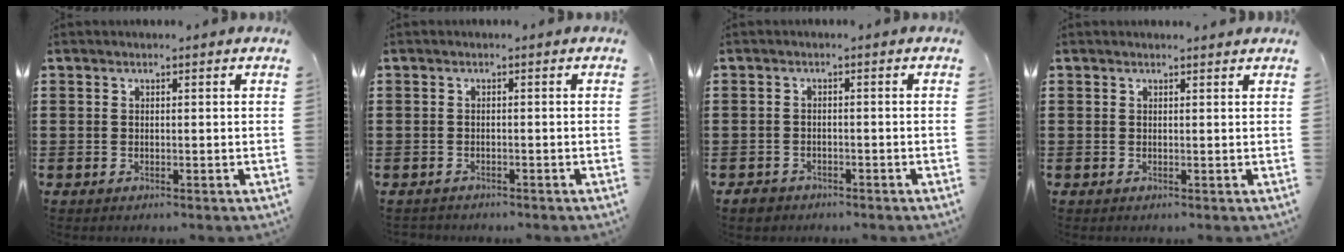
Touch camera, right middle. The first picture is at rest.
{"total": 0.8, "force": [-0.8, 0.2, 0.0], "torque": [-0.002, 0.001, -0.017]}
{"total": 1.5, "force": [-1.3, 0.7, 0.1], "torque": [-0.007, 0.002, -0.030]}
{"total": 0.5, "force": [0.5, 0.0, 0.1], "torque": [0.003, -0.003, 0.008]}